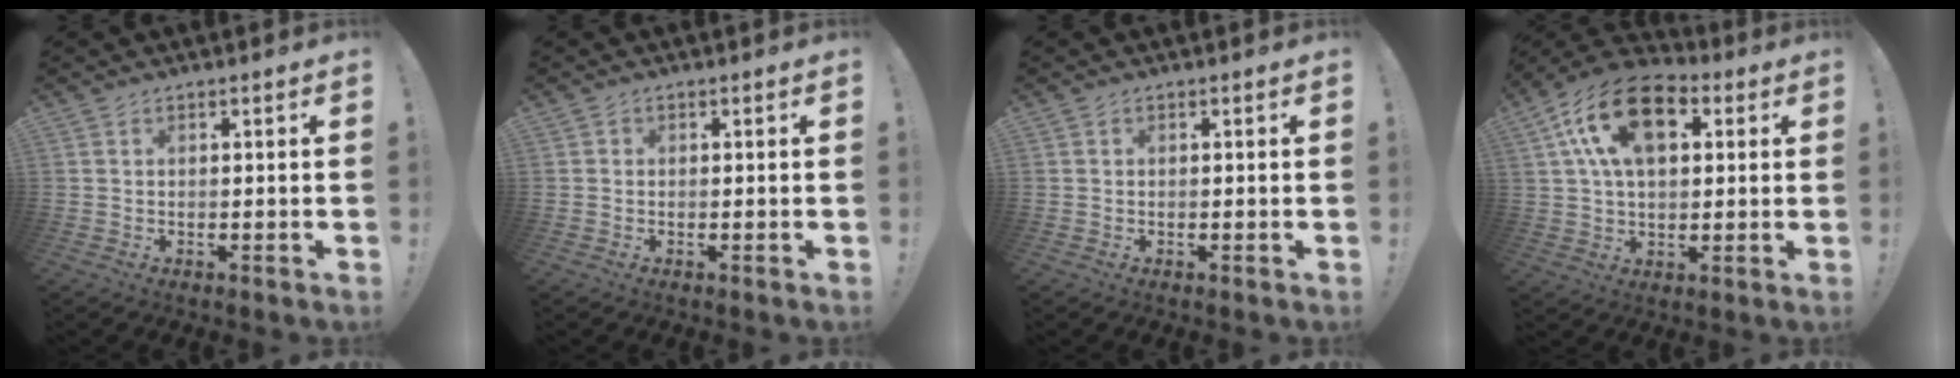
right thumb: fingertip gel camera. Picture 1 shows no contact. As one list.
[{"total": 0.6, "force": [-0.2, 0.6, 0.1], "torque": [-0.001, 0.003, -0.004]}, {"total": 0.0}, {"total": 18.5, "force": [7.1, 10.9, 13.2], "torque": [-0.229, -0.016, 0.124]}]